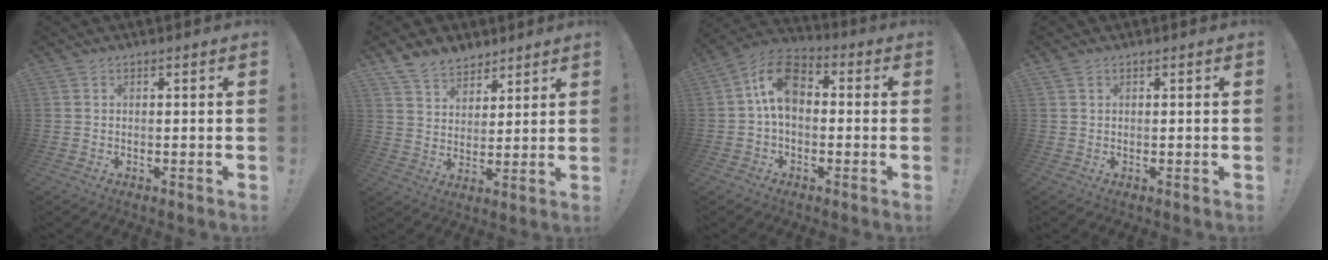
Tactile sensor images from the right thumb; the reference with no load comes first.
{"total": 9.0, "force": [7.0, 5.2, 1.9], "torque": [-0.044, -0.046, 0.141]}
{"total": 11.7, "force": [1.4, 8.1, 8.3], "torque": [-0.142, 0.019, 0.034]}
{"total": 0.7, "force": [0.4, 0.3, 0.4], "torque": [-0.010, 0.001, 0.009]}